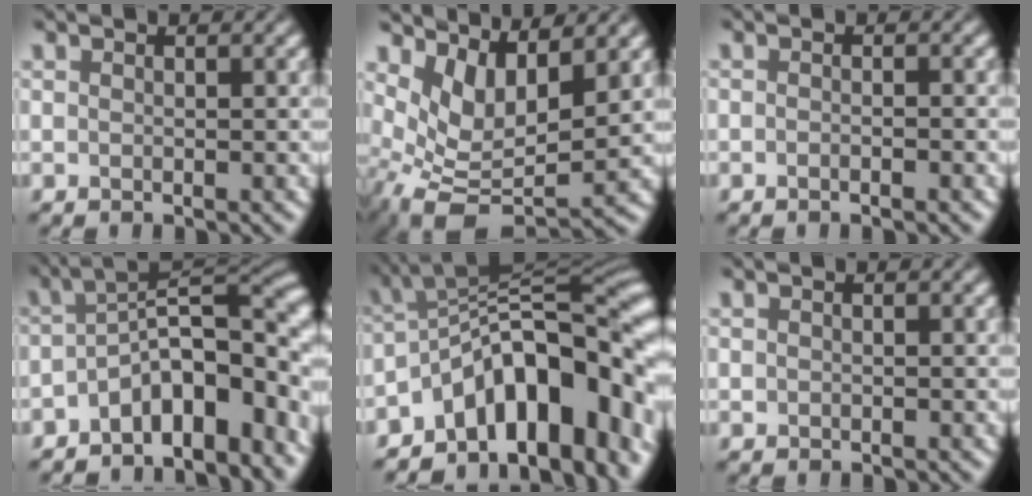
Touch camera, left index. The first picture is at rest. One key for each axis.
{"total": 5.5, "fx": 1.4, "fy": 2.6, "fz": 4.6, "tx": -0.092, "ty": -0.018, "tz": 0.033}
{"total": 1.0, "fx": -0.6, "fy": 0.1, "fz": 0.7, "tx": -0.007, "ty": -0.007, "tz": -0.015}
{"total": 10.7, "fx": -3.7, "fy": 4.9, "fz": 8.8, "tx": -0.105, "ty": 0.010, "tz": -0.075}
{"total": 13.1, "fx": -6.6, "fy": 5.8, "fz": 9.7, "tx": -0.120, "ty": 0.015, "tz": -0.118}
{"total": 0.0}